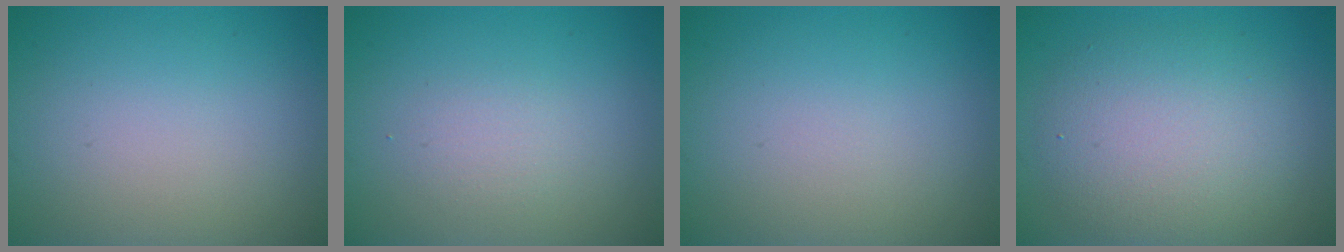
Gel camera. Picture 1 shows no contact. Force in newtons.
{"total": 1.4, "press": 1.3, "slide": 0.1}
{"total": 0.0}
{"total": 6.1, "press": 6.1, "slide": 0.4}